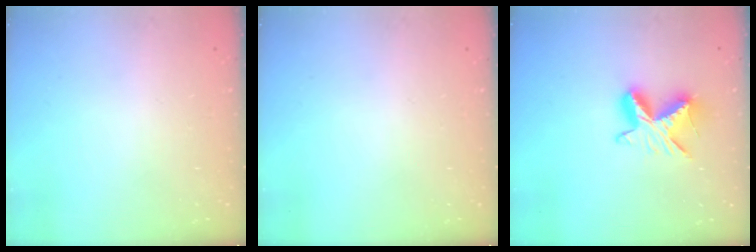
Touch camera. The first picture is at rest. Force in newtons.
{"total": 0.0}
{"total": 9.2, "press": 9.2, "slide": 0.6}